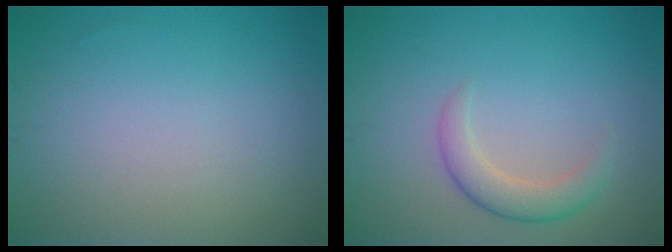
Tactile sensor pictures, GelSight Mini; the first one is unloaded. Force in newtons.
{"total": 2.7, "press": 2.7, "slide": 0.2}